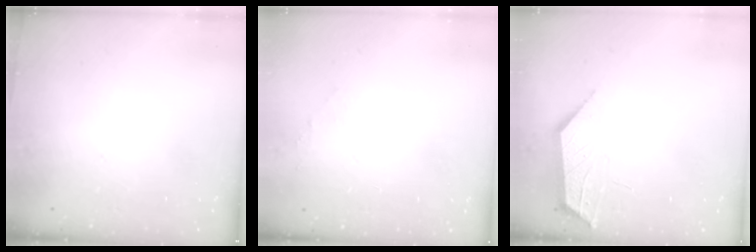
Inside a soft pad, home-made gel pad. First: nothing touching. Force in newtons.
{"total": 0.6, "press": 0.5, "slide": 0.3}
{"total": 2.3, "press": 2.3, "slide": 0.5}